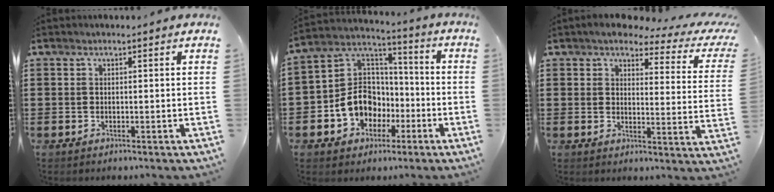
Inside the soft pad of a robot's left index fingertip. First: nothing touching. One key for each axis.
{"total": 10.0, "fx": -3.9, "fy": 8.7, "fz": 3.1, "tx": -0.102, "ty": 0.019, "tz": -0.074}
{"total": 4.7, "fx": 3.9, "fy": 1.0, "fz": 2.4, "tx": -0.058, "ty": -0.020, "tz": 0.061}